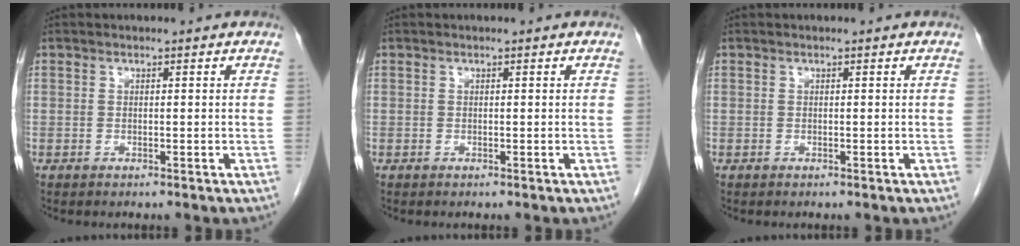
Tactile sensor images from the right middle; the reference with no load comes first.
{"total": 0.0}
{"total": 0.0}